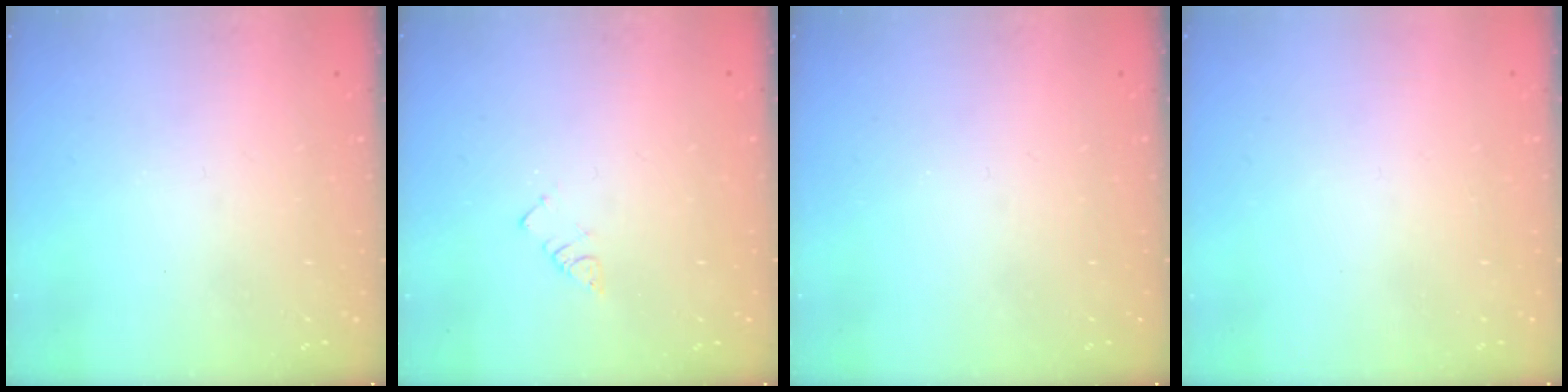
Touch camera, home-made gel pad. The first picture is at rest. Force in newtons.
{"total": 2.3, "press": 2.3, "slide": 0.4}
{"total": 0.0}
{"total": 1.7, "press": 1.7, "slide": 0.2}